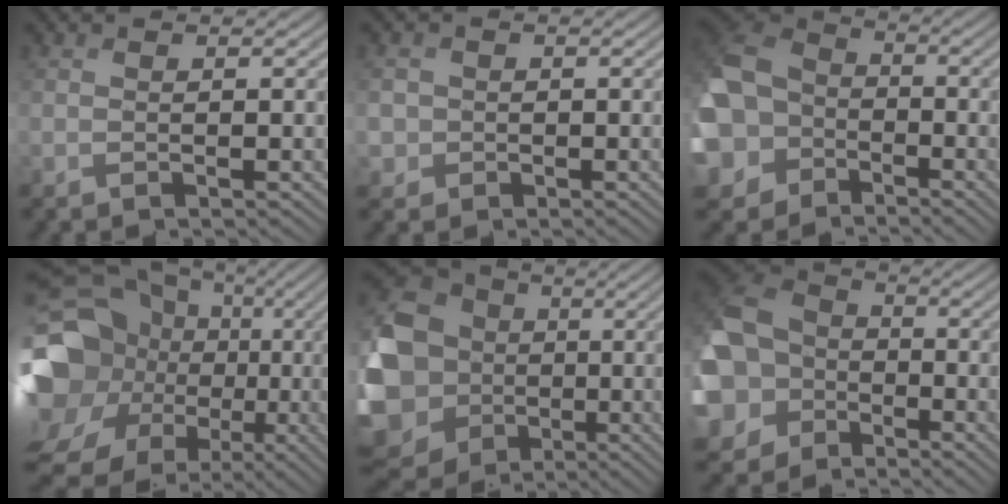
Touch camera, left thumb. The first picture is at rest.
{"total": 2.8, "force": [-0.1, 2.8, 0.1], "torque": [-0.005, 0.003, -0.015]}
{"total": 14.9, "force": [-4.9, 12.1, 7.0], "torque": [-0.232, -0.032, -0.104]}
{"total": 21.8, "force": [-3.3, 18.1, 11.8], "torque": [-0.288, -0.008, -0.060]}
{"total": 21.7, "force": [-4.0, 19.9, 7.5], "torque": [-0.227, 0.002, -0.075]}
{"total": 15.8, "force": [-4.0, 13.2, 7.7], "torque": [-0.246, -0.024, -0.099]}